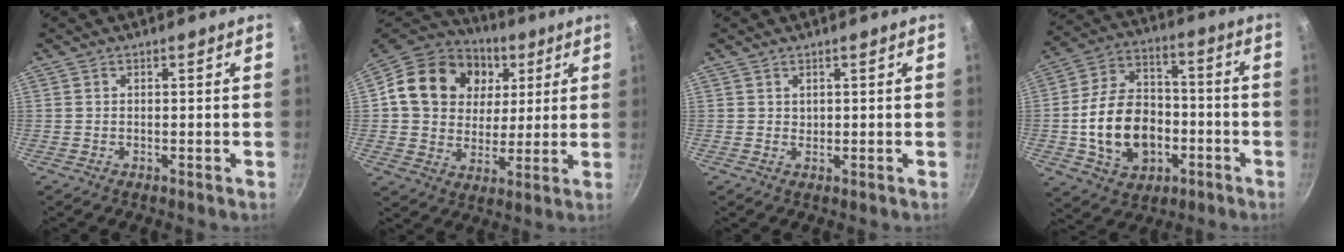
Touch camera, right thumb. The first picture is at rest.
{"total": 20.3, "force": [5.2, 16.5, 10.5], "torque": [-0.168, 0.011, 0.082]}
{"total": 0.8, "force": [0.6, 0.5, 0.2], "torque": [0.001, -0.003, 0.011]}
{"total": 17.7, "force": [-4.1, 12.9, 11.5], "torque": [-0.168, 0.049, -0.059]}